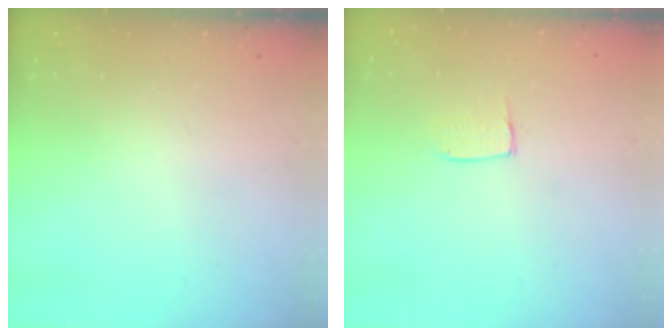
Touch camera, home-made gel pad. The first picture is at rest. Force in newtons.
{"total": 4.4, "press": 4.4, "slide": 0.3}